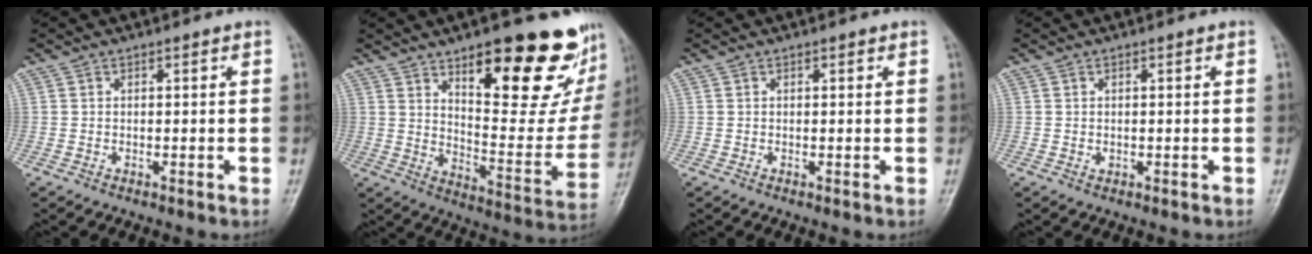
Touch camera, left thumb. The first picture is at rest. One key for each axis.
{"total": 26.3, "fx": 14.5, "fy": 9.1, "fz": 19.9, "tx": -0.227, "ty": -0.075, "tz": 0.212}
{"total": 0.7, "fx": 0.4, "fy": 0.3, "fz": 0.5, "tx": -0.004, "ty": -0.001, "tz": 0.004}
{"total": 0.8, "fx": 0.2, "fy": 0.6, "fz": 0.5, "tx": -0.003, "ty": 0.000, "tz": 0.004}